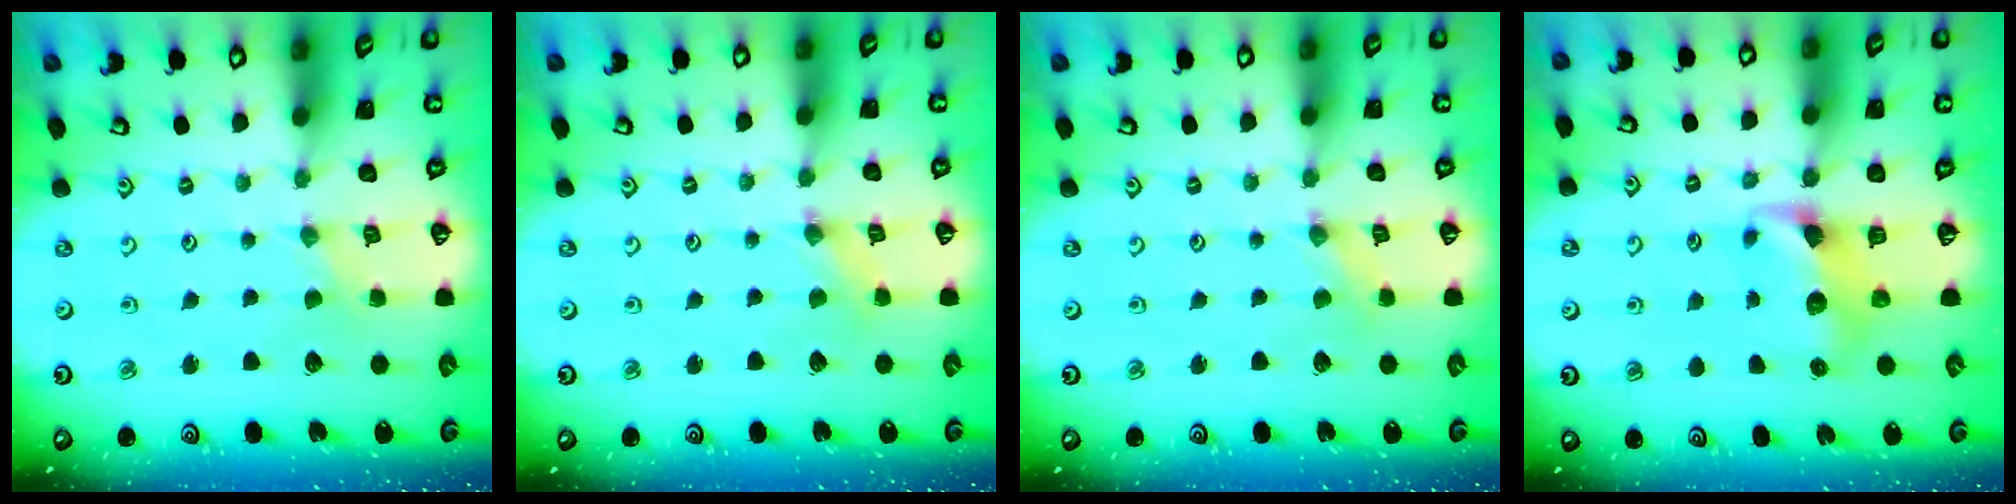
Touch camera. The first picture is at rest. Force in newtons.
{"total": 0.7, "press": 0.6, "slide": 0.3}
{"total": 0.0}
{"total": 7.0, "press": 7.0, "slide": 0.7}